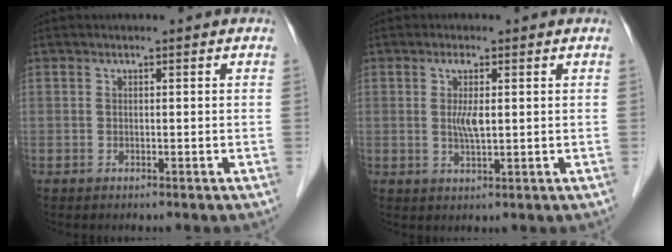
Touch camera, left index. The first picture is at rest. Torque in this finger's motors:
{"motor_torque": [0.44, 0.31, 0.11, 0.05]}